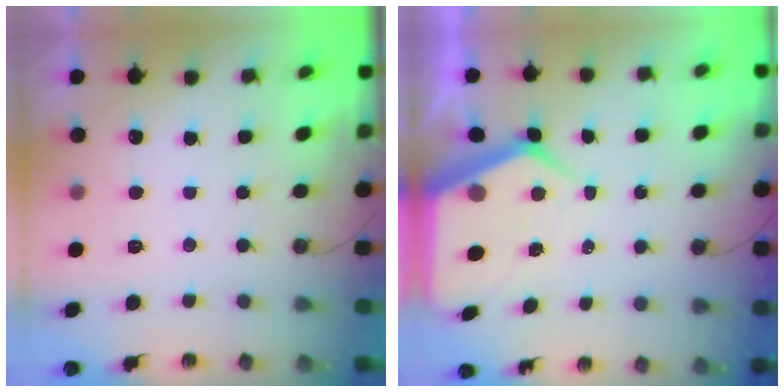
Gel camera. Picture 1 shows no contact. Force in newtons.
{"total": 7.6, "press": 7.6, "slide": 0.8}